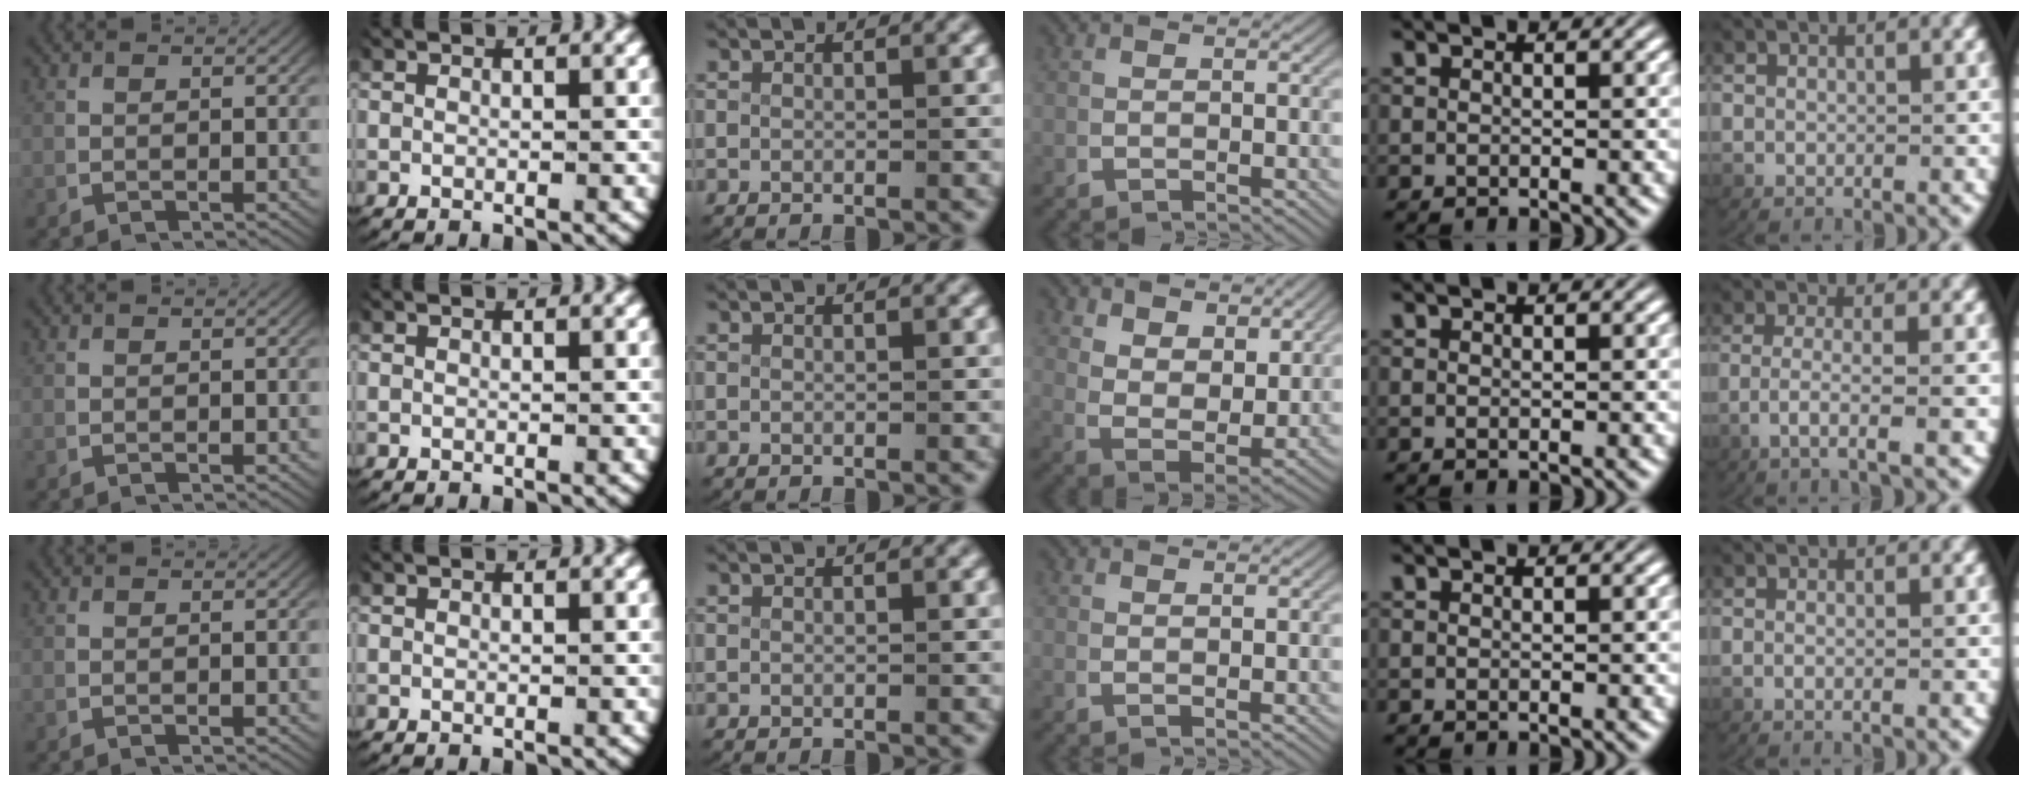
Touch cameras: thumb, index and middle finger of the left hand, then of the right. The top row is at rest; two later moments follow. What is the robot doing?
{"motion": "lift_and_place", "object": "towel"}